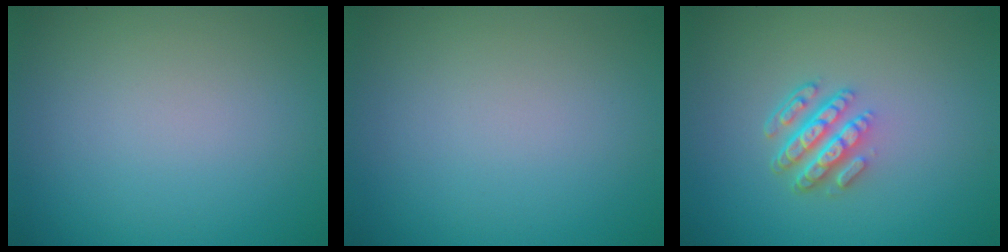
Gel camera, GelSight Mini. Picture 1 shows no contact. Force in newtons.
{"total": 0.0}
{"total": 4.3, "press": 3.1, "slide": 3.0}